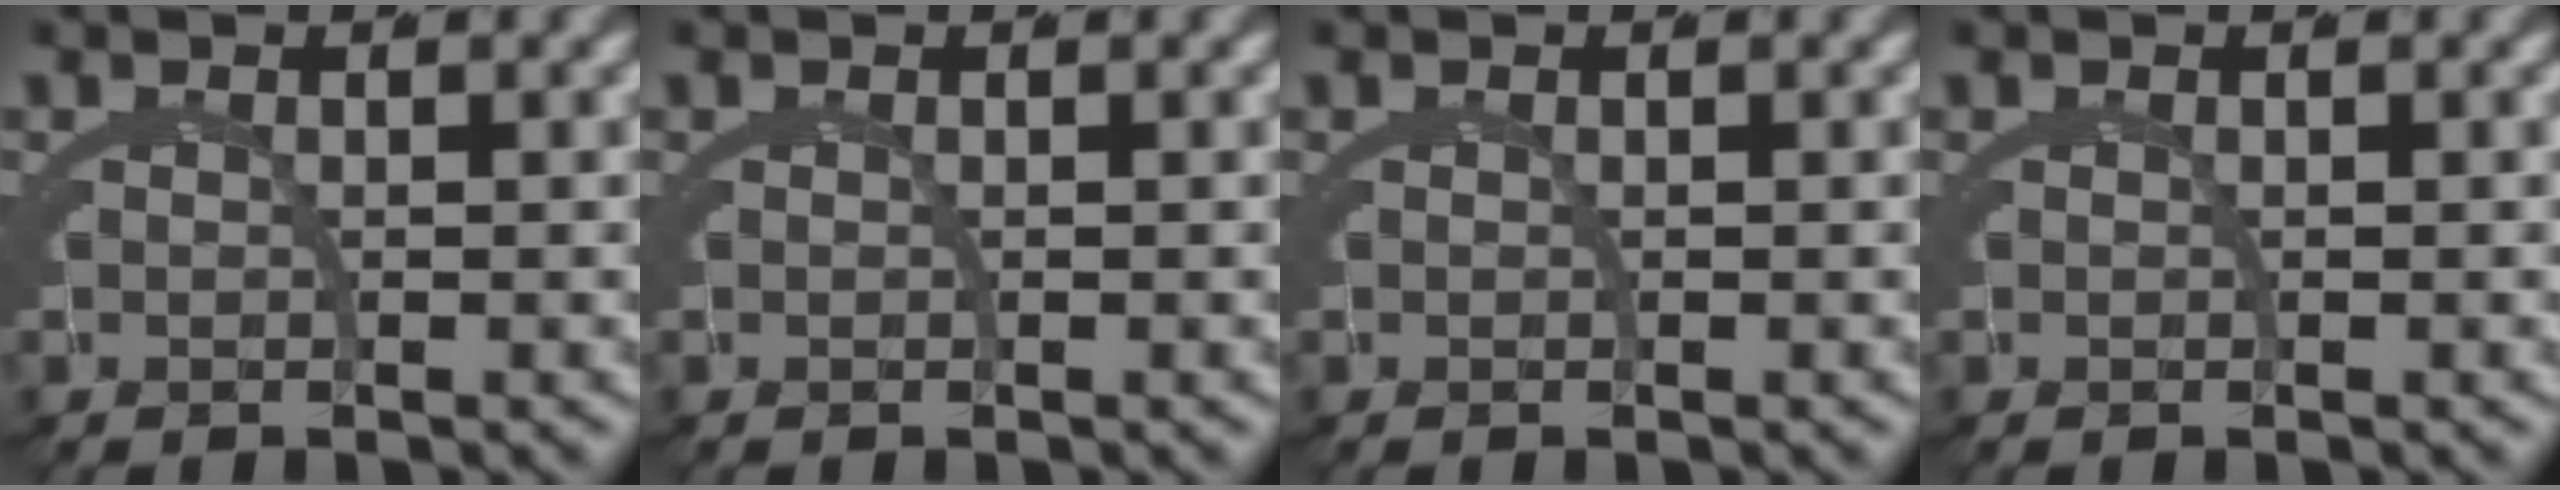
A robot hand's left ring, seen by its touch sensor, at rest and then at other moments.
{"total": 0.0}
{"total": 0.0}
{"total": 0.0}